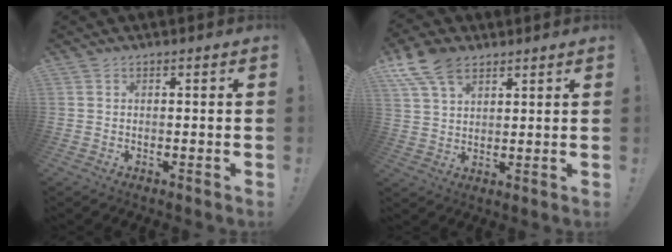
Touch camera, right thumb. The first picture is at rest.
{"total": 10.7, "force": [6.5, 6.0, 6.0], "torque": [-0.106, -0.020, 0.127]}